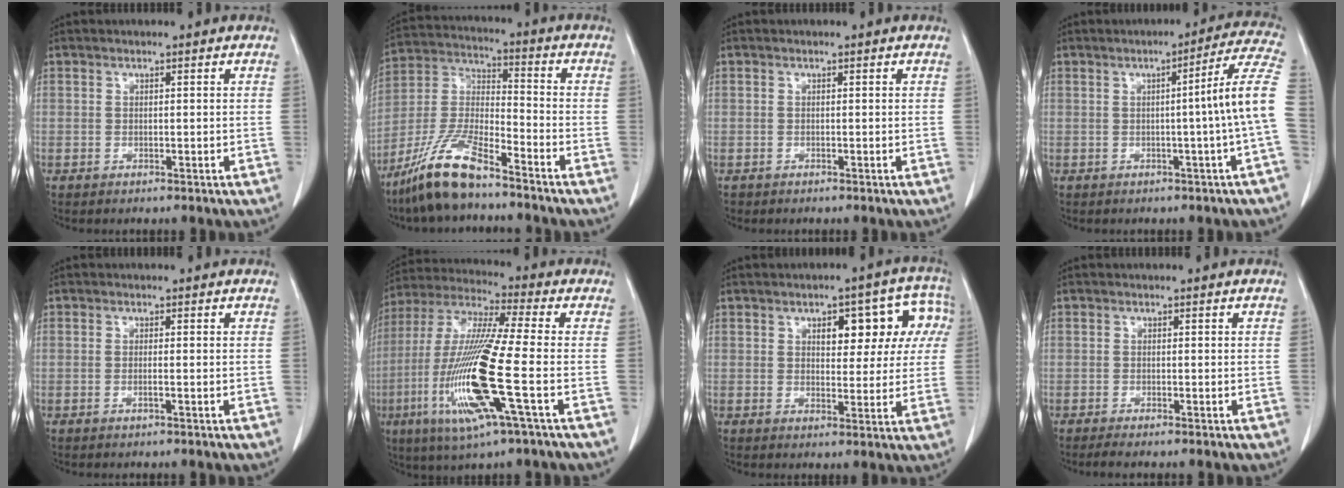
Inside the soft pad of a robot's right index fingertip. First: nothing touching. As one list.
[{"total": 12.4, "force": [-9.4, 2.1, 7.9], "torque": [-0.173, -0.012, -0.182]}, {"total": 0.5, "force": [-0.3, 0.4, 0.0], "torque": [-0.005, 0.003, -0.008]}, {"total": 9.3, "force": [-0.9, -2.1, 9.1], "torque": [-0.106, 0.012, -0.015]}, {"total": 0.7, "force": [-0.3, -0.1, 0.6], "torque": [-0.014, 0.000, -0.006]}, {"total": 17.9, "force": [-5.0, 0.2, 17.2], "torque": [-0.365, -0.020, -0.103]}, {"total": 9.7, "force": [3.2, 4.7, 7.9], "torque": [-0.082, 0.037, 0.038]}, {"total": 1.9, "force": [-1.5, -0.1, 1.0], "torque": [-0.017, -0.004, -0.025]}]